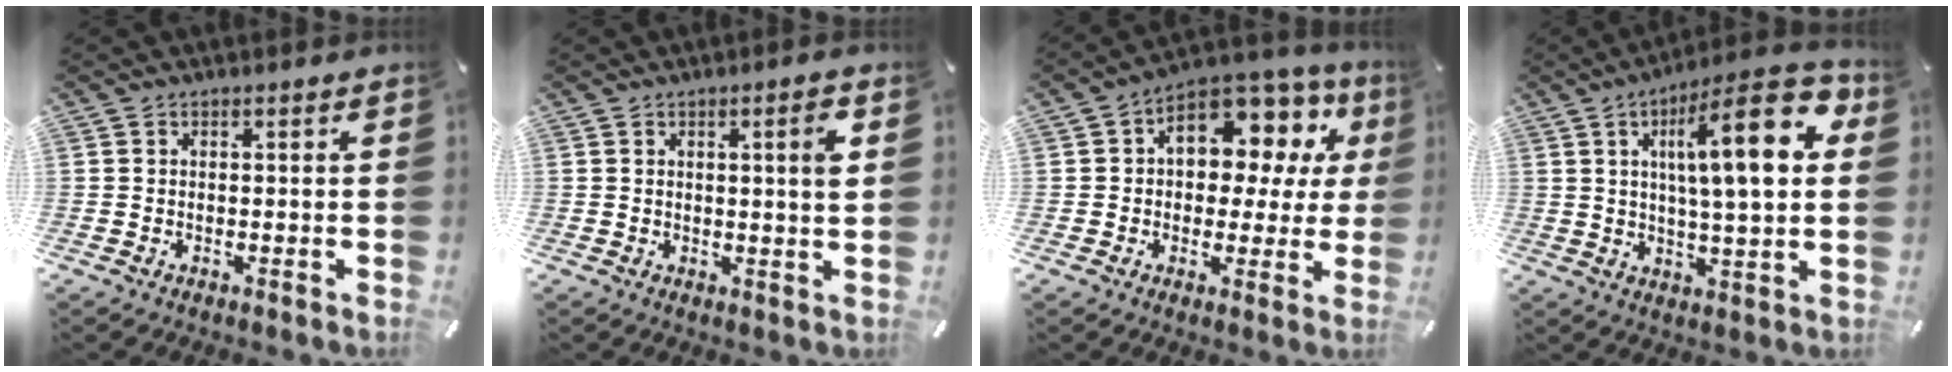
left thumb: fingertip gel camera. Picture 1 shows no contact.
{"total": 4.9, "force": [1.5, 0.4, 4.6], "torque": [-0.074, -0.006, 0.018]}
{"total": 12.2, "force": [4.6, 8.2, 7.8], "torque": [-0.105, -0.038, 0.081]}
{"total": 19.7, "force": [6.3, 4.9, 18.0], "torque": [-0.278, -0.023, 0.083]}